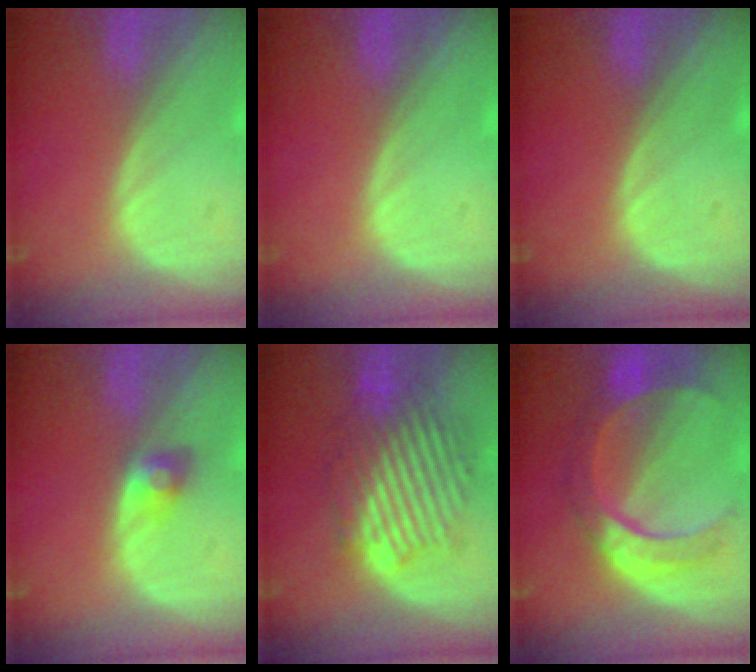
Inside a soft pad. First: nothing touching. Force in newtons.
{"total": 0.0}
{"total": 0.0}
{"total": 2.8, "press": 2.6, "slide": 1.2}
{"total": 9.0, "press": 9.0, "slide": 1.2}
{"total": 8.0, "press": 8.0, "slide": 0.4}